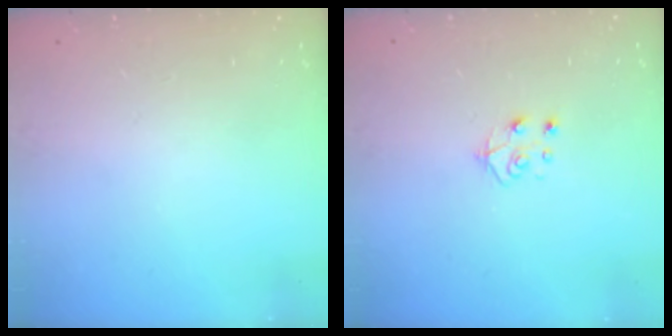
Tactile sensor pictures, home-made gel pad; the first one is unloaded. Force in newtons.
{"total": 4.8, "press": 4.8, "slide": 0.4}